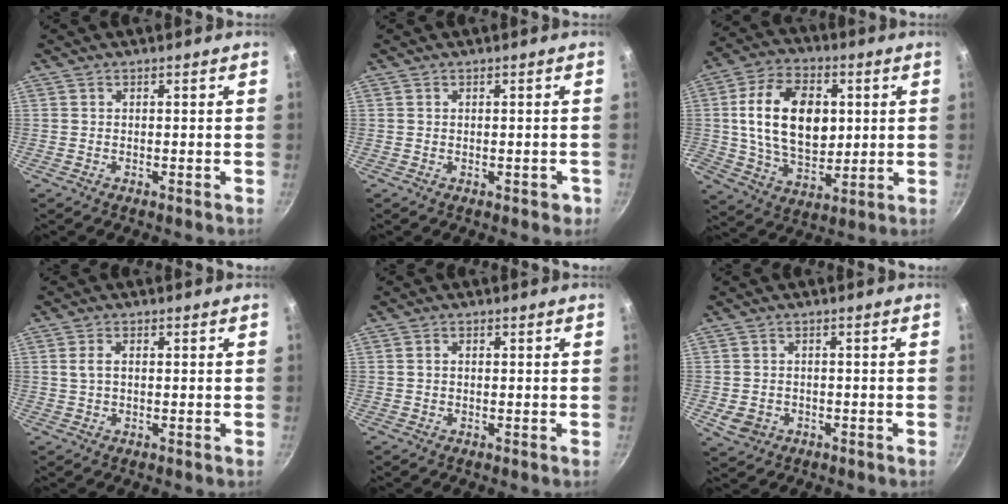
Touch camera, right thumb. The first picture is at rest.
{"total": 1.9, "force": [-0.8, 1.0, 1.5], "torque": [-0.011, 0.004, -0.010]}
{"total": 17.7, "force": [2.6, 11.5, 13.2], "torque": [-0.208, 0.000, 0.043]}
{"total": 2.7, "force": [0.4, 1.6, 2.2], "torque": [-0.045, 0.005, 0.006]}
{"total": 1.2, "force": [0.1, 0.9, 0.8], "torque": [-0.013, 0.006, 0.000]}
{"total": 4.3, "force": [-1.3, 3.6, 2.0], "torque": [-0.035, 0.010, -0.013]}